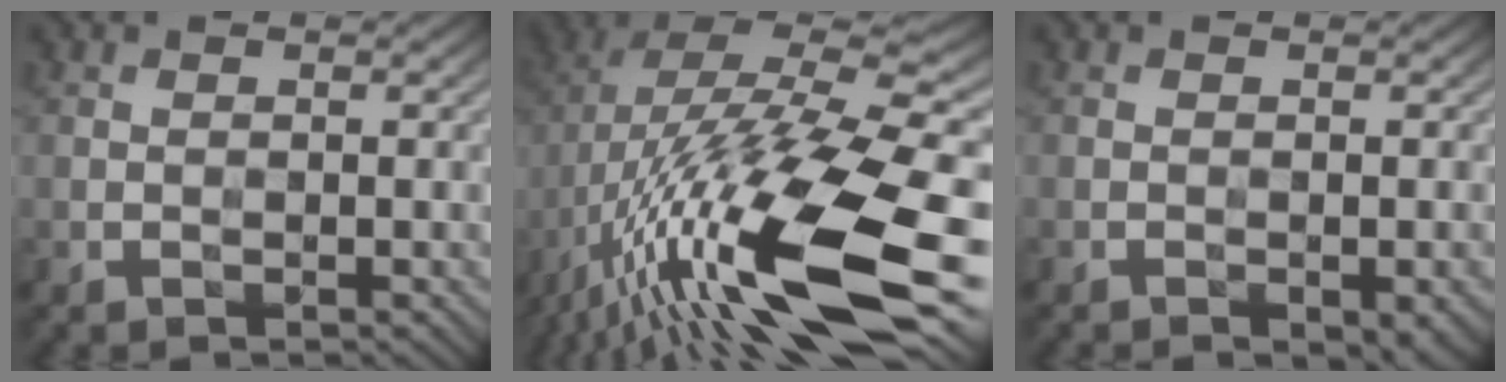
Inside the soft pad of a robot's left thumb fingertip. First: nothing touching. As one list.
[{"total": 19.9, "force": [-6.7, 6.2, 17.6], "torque": [-0.340, 0.009, -0.126]}, {"total": 2.9, "force": [-1.9, 0.8, 2.0], "torque": [-0.032, 0.001, -0.023]}]